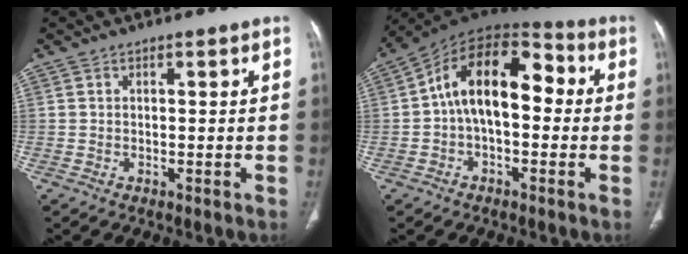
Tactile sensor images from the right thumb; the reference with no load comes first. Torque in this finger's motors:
{"motor_torque": [0.30, 1.92, 0.31, 0.00, 0.35]}